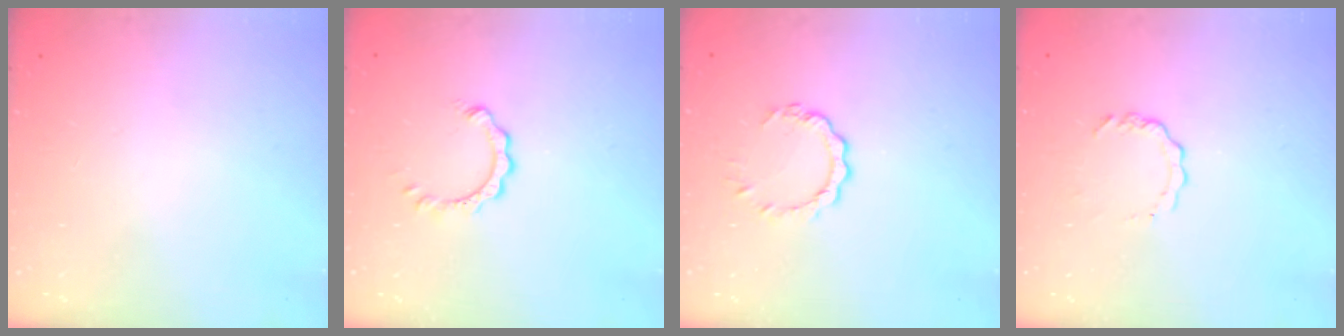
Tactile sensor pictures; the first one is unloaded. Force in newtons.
{"total": 3.8, "press": 3.8, "slide": 0.2}
{"total": 5.0, "press": 4.9, "slide": 0.6}
{"total": 3.8, "press": 3.8, "slide": 0.4}